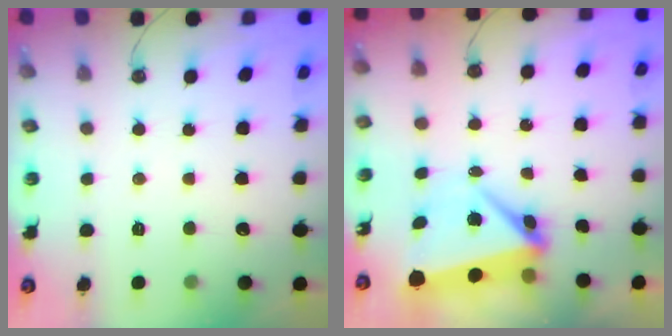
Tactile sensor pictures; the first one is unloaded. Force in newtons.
{"total": 8.2, "press": 6.8, "slide": 4.6}